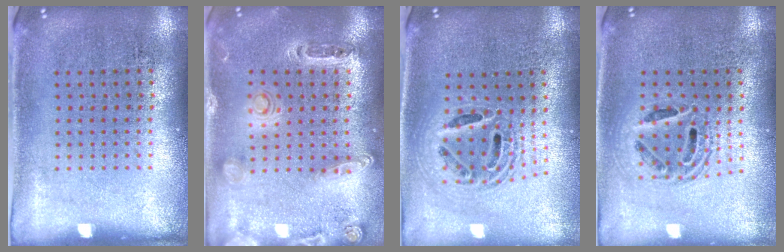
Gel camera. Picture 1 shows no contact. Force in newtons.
{"total": 1.0, "press": 1.0, "slide": 0.3}
{"total": 1.9, "press": 1.5, "slide": 1.2}
{"total": 1.5, "press": 1.3, "slide": 0.8}